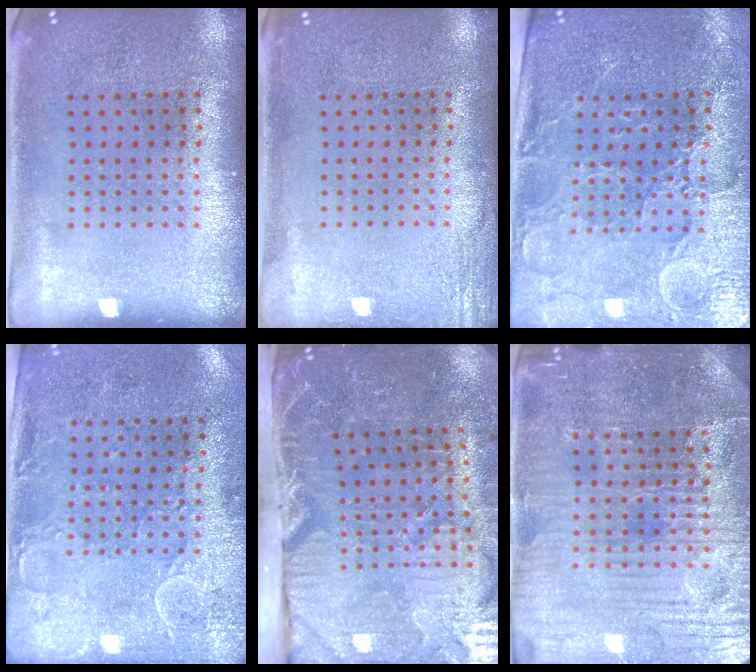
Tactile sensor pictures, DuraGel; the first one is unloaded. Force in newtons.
{"total": 1.9, "press": 1.9, "slide": 0.2}
{"total": 3.5, "press": 3.3, "slide": 1.1}
{"total": 3.0, "press": 2.3, "slide": 1.9}
{"total": 4.4, "press": 3.9, "slide": 1.9}
{"total": 4.9, "press": 4.7, "slide": 1.2}